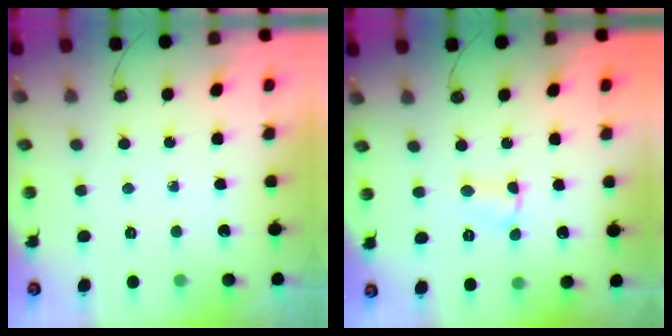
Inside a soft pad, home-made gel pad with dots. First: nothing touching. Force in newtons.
{"total": 1.9, "press": 1.9, "slide": 0.3}